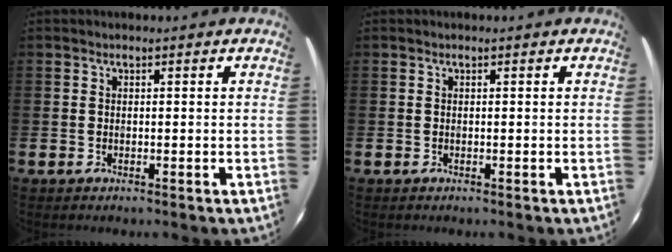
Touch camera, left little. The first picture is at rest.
{"total": 0.0}